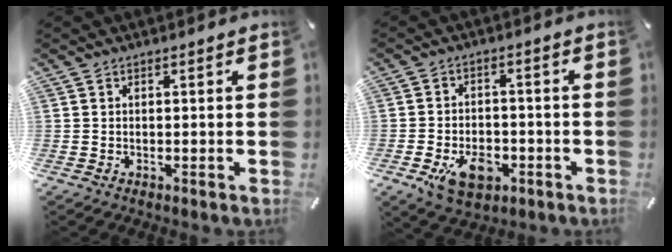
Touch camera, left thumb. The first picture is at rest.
{"total": 9.6, "force": [-3.8, 6.5, 6.0], "torque": [-0.102, 0.009, -0.065]}